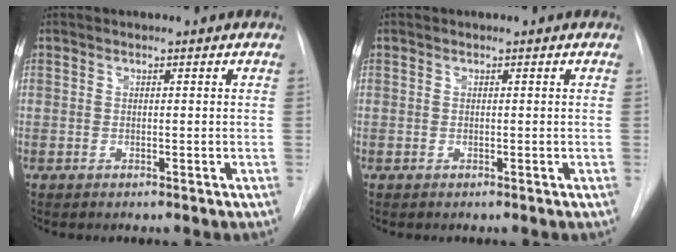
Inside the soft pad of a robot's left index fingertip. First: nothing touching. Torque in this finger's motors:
{"motor_torque": [-0.03, 0.07, -0.03, 0.00]}